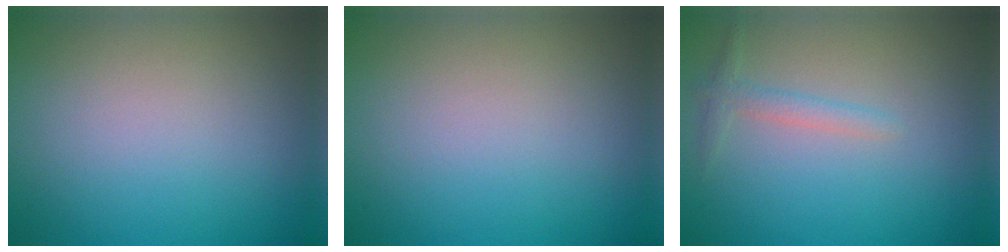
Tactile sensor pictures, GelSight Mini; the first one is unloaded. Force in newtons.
{"total": 0.0}
{"total": 1.5, "press": 1.5, "slide": 0.0}